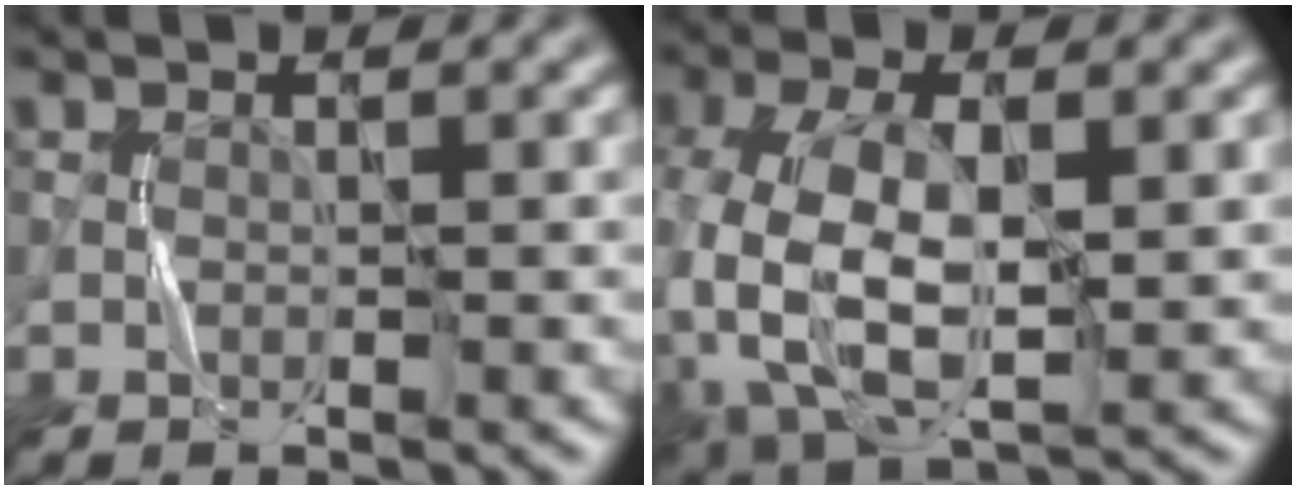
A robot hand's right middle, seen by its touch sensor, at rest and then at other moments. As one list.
[{"total": 10.3, "force": [-1.5, 5.6, 8.6], "torque": [-0.196, -0.008, -0.028]}]